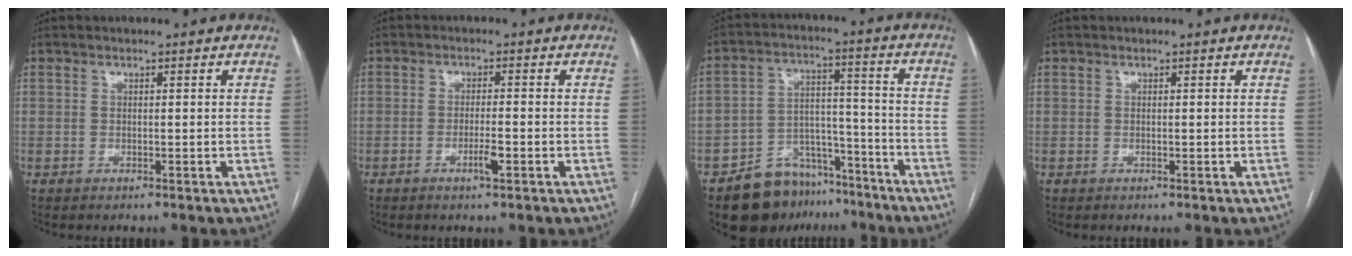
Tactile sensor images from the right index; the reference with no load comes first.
{"total": 2.6, "force": [-1.2, 0.2, 2.3], "torque": [-0.044, -0.001, -0.020]}
{"total": 11.8, "force": [-8.7, 7.0, 3.8], "torque": [-0.052, 0.042, -0.138]}
{"total": 0.0}